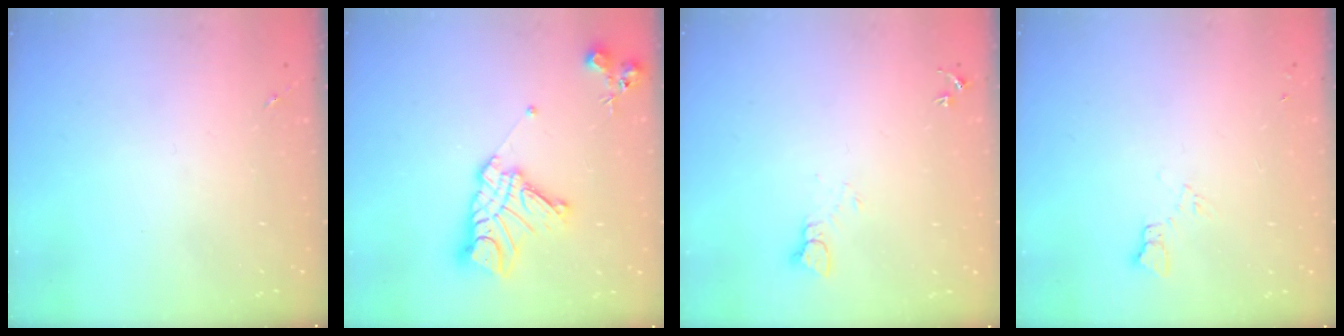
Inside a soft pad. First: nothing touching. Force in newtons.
{"total": 16.1, "press": 16.0, "slide": 1.6}
{"total": 3.7, "press": 3.7, "slide": 0.1}
{"total": 5.3, "press": 5.3, "slide": 0.4}